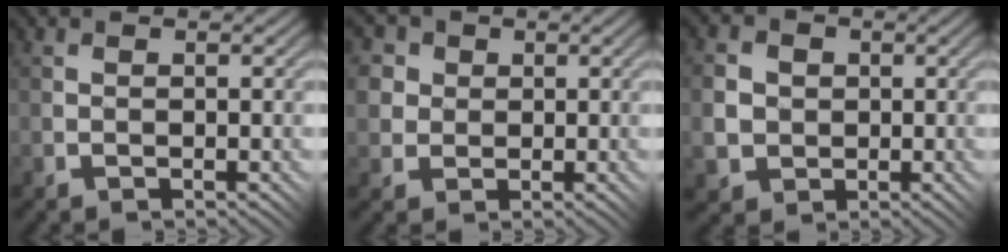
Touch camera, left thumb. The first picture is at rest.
{"total": 6.0, "force": [2.2, 5.3, 1.8], "torque": [-0.068, 0.016, 0.033]}
{"total": 5.9, "force": [0.3, 5.5, 1.9], "torque": [-0.070, -0.001, -0.014]}